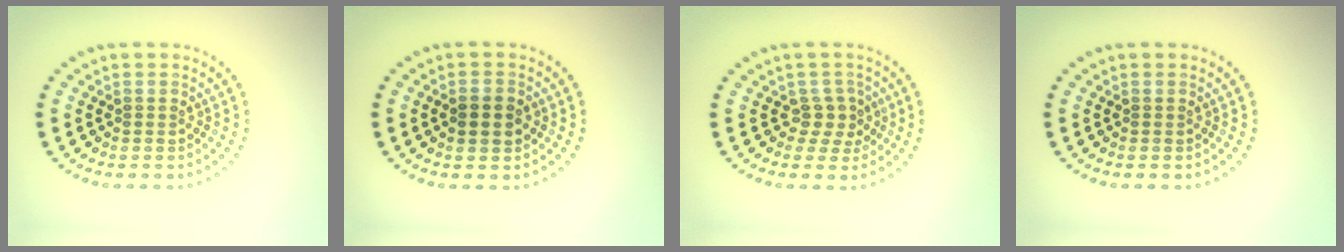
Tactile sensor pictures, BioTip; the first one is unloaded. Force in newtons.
{"total": 2.7, "press": 2.7, "slide": 0.1}
{"total": 2.1, "press": 1.6, "slide": 1.4}
{"total": 0.0}